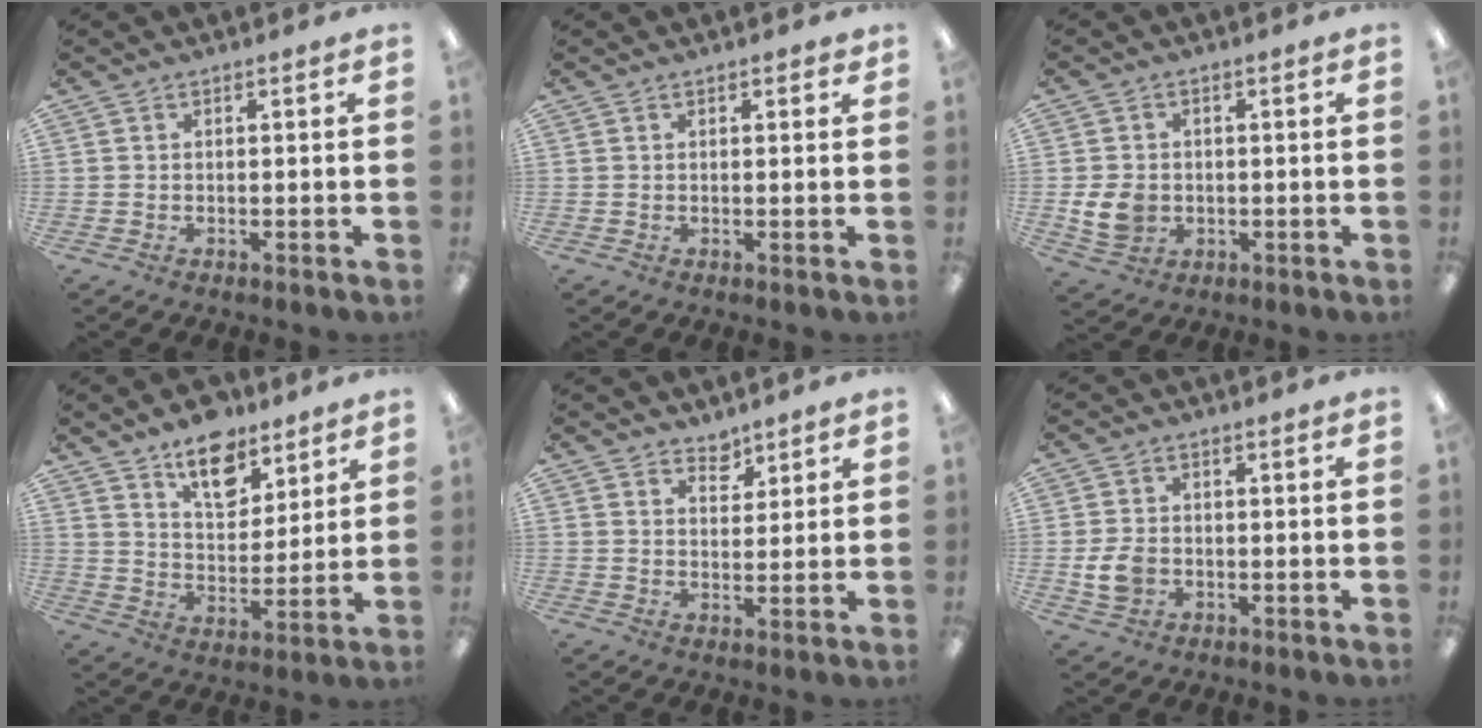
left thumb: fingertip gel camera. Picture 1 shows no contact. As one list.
[{"total": 1.0, "force": [0.8, 0.5, 0.5], "torque": [-0.003, -0.001, 0.012]}, {"total": 6.6, "force": [-0.6, 5.6, 3.5], "torque": [-0.067, 0.002, -0.011]}, {"total": 12.8, "force": [9.5, 6.6, 5.5], "torque": [-0.065, -0.059, 0.167]}, {"total": 3.8, "force": [3.4, 1.7, 0.2], "torque": [0.011, -0.027, 0.060]}, {"total": 5.6, "force": [-1.0, 4.3, 3.3], "torque": [-0.061, 0.004, -0.018]}]